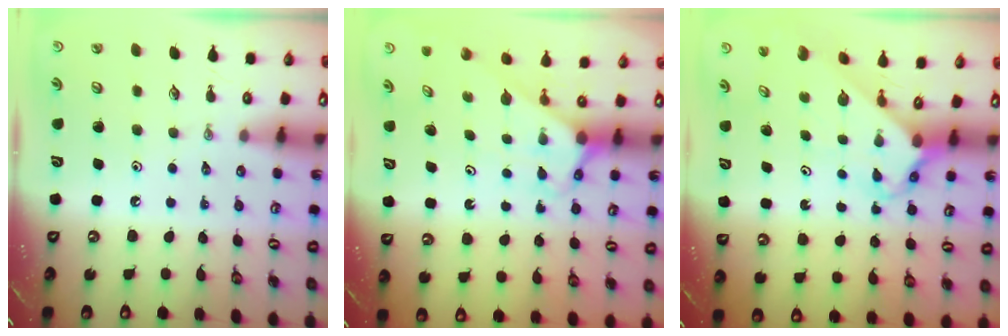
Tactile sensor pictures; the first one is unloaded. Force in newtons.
{"total": 2.5, "press": 2.4, "slide": 0.2}
{"total": 2.8, "press": 2.8, "slide": 0.2}